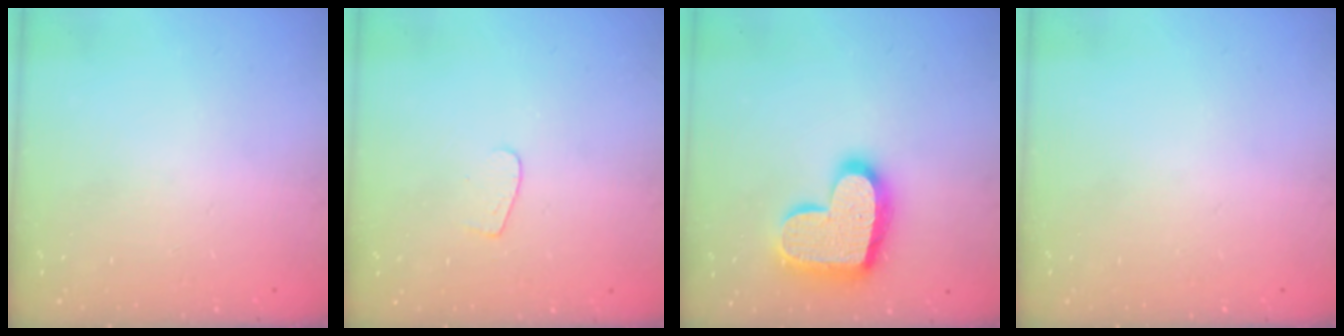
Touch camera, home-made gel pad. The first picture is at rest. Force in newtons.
{"total": 3.9, "press": 3.9, "slide": 0.4}
{"total": 17.7, "press": 17.7, "slide": 1.2}
{"total": 0.0}